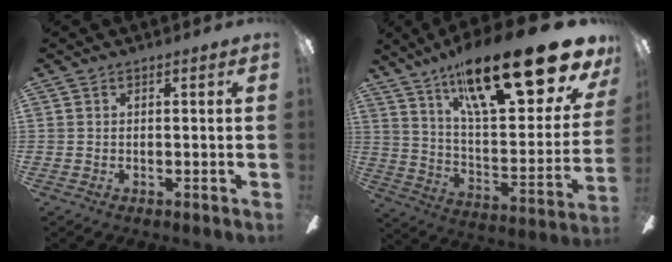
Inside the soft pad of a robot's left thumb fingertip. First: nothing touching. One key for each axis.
{"total": 29.3, "fx": 19.0, "fy": 8.1, "fz": 20.9, "tx": -0.314, "ty": -0.123, "tz": 0.311}